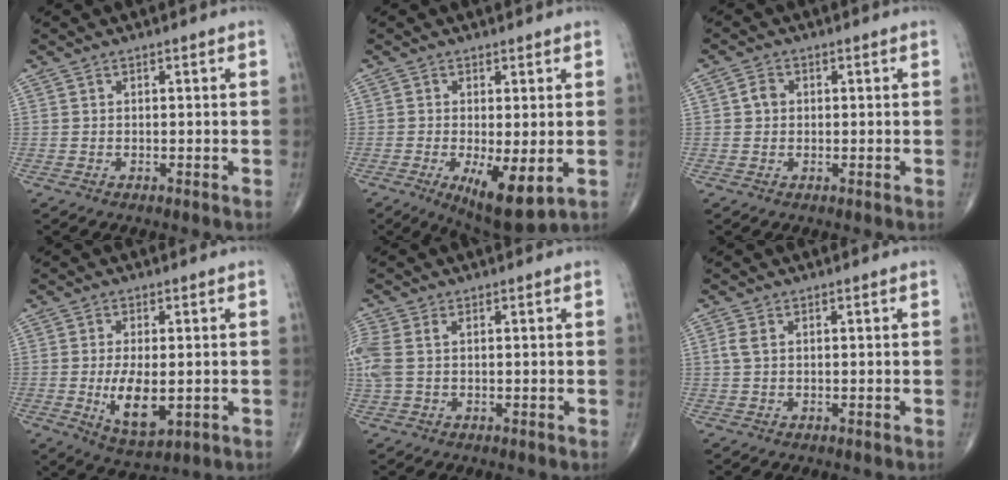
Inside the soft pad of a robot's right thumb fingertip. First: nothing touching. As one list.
[{"total": 9.3, "force": [-2.3, 3.1, 8.5], "torque": [-0.136, -0.023, -0.029]}, {"total": 2.3, "force": [0.2, 1.9, 1.2], "torque": [-0.012, 0.005, 0.001]}, {"total": 8.4, "force": [-1.2, 3.8, 7.4], "torque": [-0.124, -0.018, -0.011]}, {"total": 5.5, "force": [0.9, 3.3, 4.3], "torque": [-0.147, 0.022, 0.023]}, {"total": 1.7, "force": [0.5, 0.9, 1.4], "torque": [-0.041, 0.009, 0.013]}]